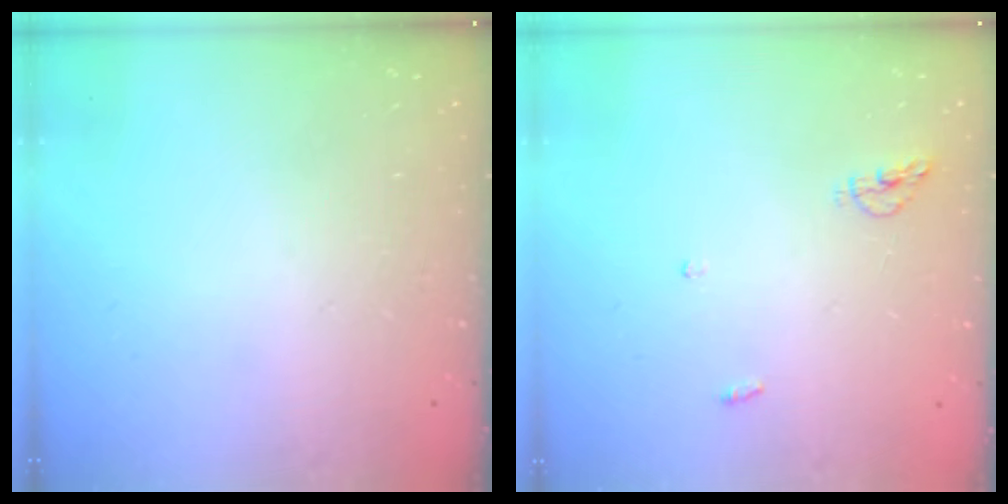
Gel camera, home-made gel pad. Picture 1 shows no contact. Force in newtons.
{"total": 4.6, "press": 4.5, "slide": 1.0}